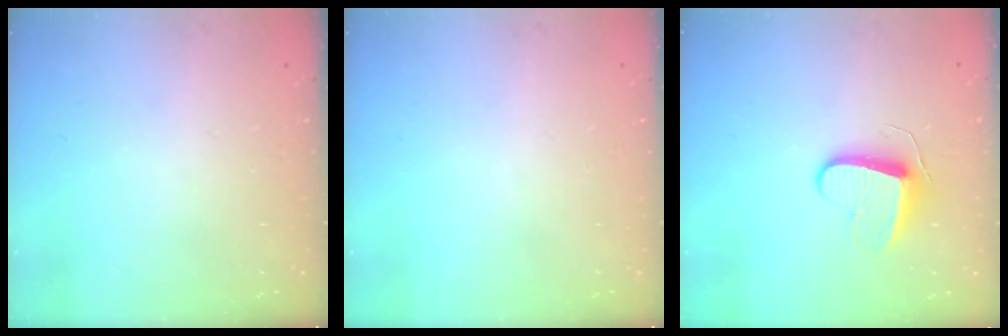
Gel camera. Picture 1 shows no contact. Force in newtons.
{"total": 0.0}
{"total": 9.3, "press": 9.3, "slide": 0.6}